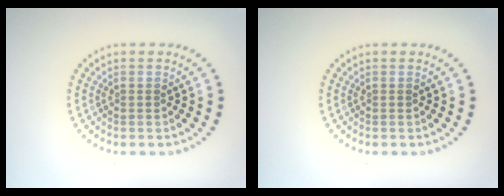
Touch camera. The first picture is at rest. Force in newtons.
{"total": 0.0}